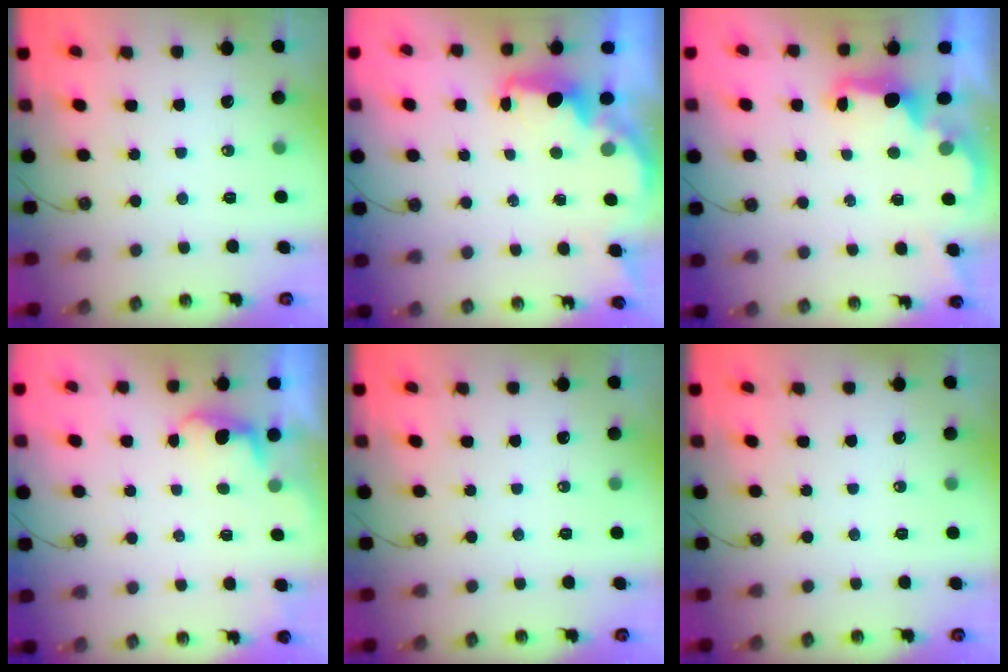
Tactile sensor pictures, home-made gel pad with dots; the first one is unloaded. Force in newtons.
{"total": 2.8, "press": 2.7, "slide": 0.9}
{"total": 2.4, "press": 2.3, "slide": 0.8}
{"total": 1.2, "press": 0.9, "slide": 0.7}
{"total": 0.0}
{"total": 0.0}